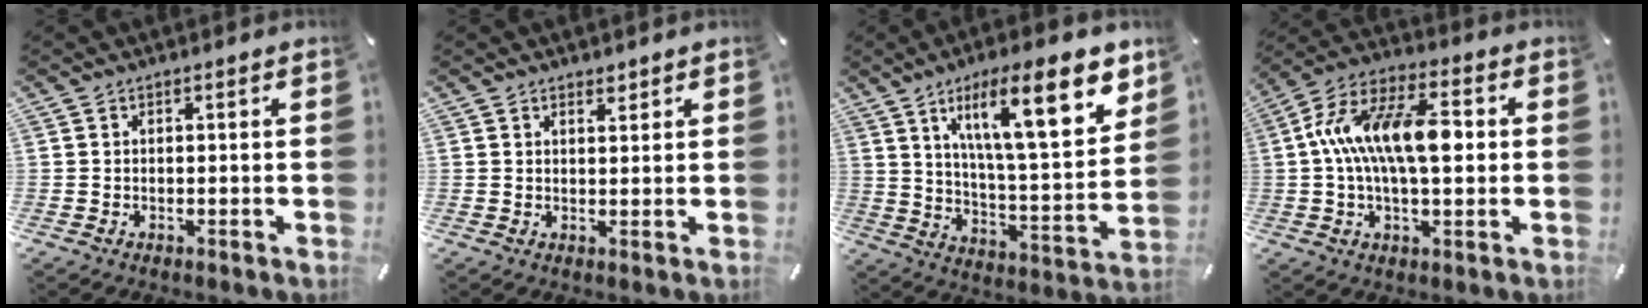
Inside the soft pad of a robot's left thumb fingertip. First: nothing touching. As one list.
[{"total": 1.7, "force": [1.3, 0.9, 0.4], "torque": [-0.002, -0.004, 0.023]}, {"total": 20.3, "force": [11.1, 5.8, 16.0], "torque": [-0.253, -0.051, 0.171]}, {"total": 16.7, "force": [1.1, 7.9, 14.7], "torque": [-0.295, 0.001, 0.013]}]